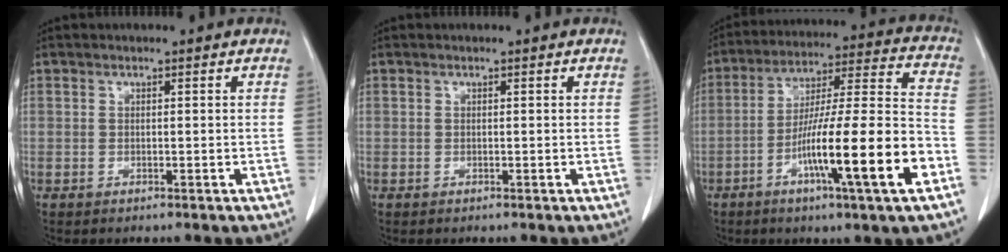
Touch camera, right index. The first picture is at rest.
{"total": 0.0}
{"total": 18.7, "force": [-7.4, 0.2, 17.2], "torque": [-0.281, -0.007, -0.119]}